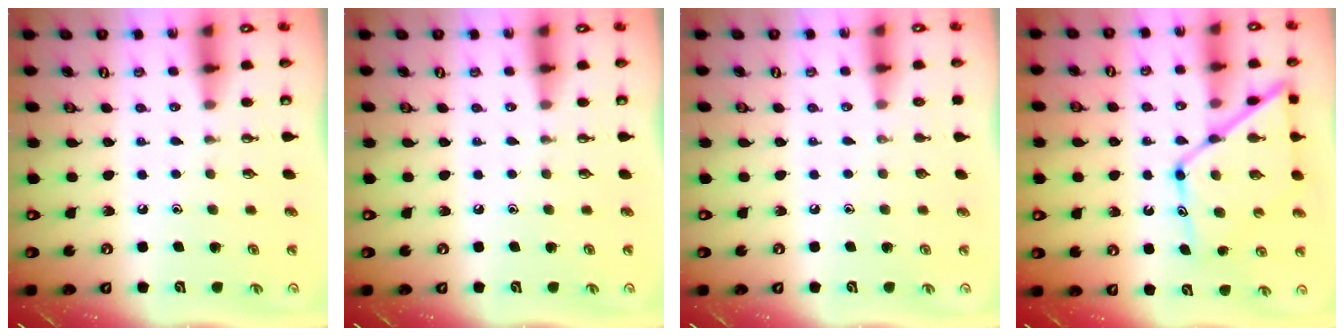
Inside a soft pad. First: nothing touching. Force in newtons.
{"total": 0.0}
{"total": 0.0}
{"total": 14.8, "press": 14.7, "slide": 1.3}